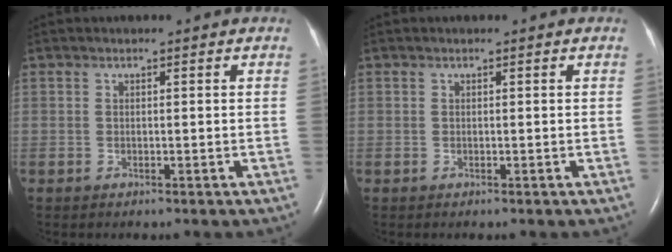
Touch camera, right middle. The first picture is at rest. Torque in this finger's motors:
{"motor_torque": [0.00, 0.00, 0.00, 0.00]}